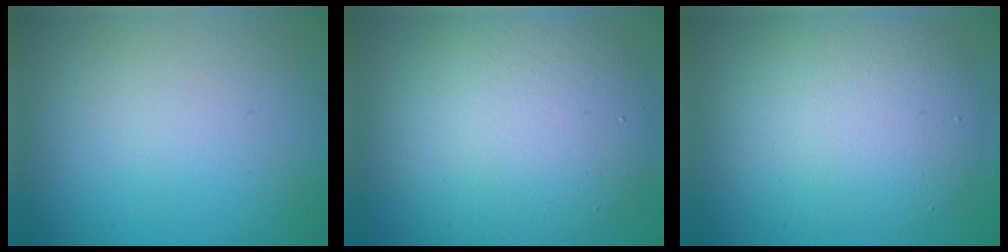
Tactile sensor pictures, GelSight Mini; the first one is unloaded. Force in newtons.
{"total": 8.3, "press": 8.3, "slide": 0.3}
{"total": 6.7, "press": 6.7, "slide": 0.2}